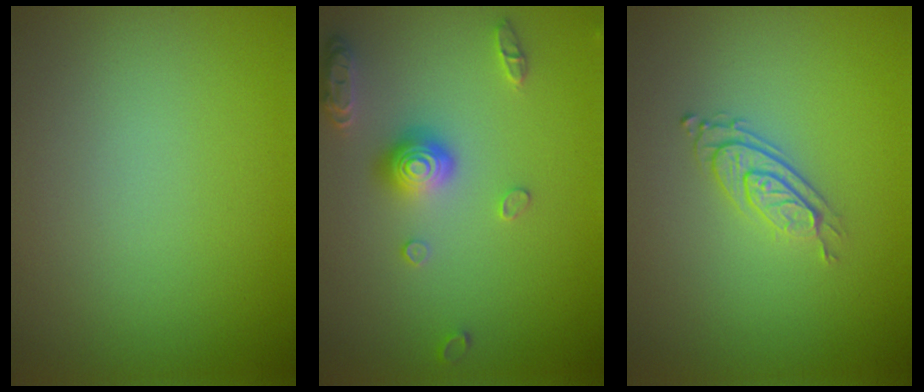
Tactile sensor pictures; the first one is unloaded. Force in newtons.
{"total": 2.9, "press": 2.9, "slide": 0.2}
{"total": 2.8, "press": 2.0, "slide": 2.0}